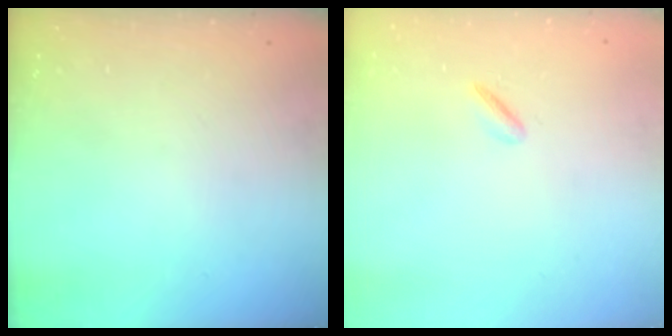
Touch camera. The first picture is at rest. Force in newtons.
{"total": 2.1, "press": 1.9, "slide": 0.8}